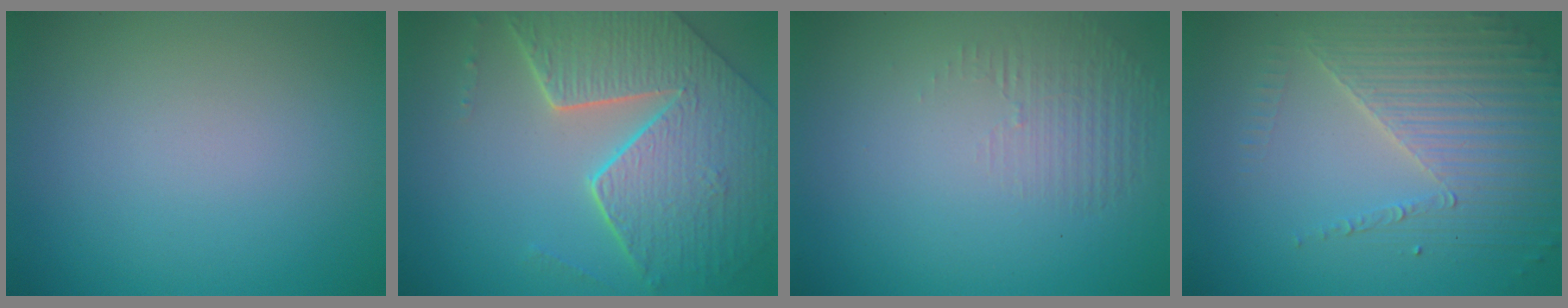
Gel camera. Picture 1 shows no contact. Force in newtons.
{"total": 8.1, "press": 5.9, "slide": 5.5}
{"total": 1.4, "press": 0.1, "slide": 1.4}
{"total": 4.4, "press": 3.9, "slide": 2.2}